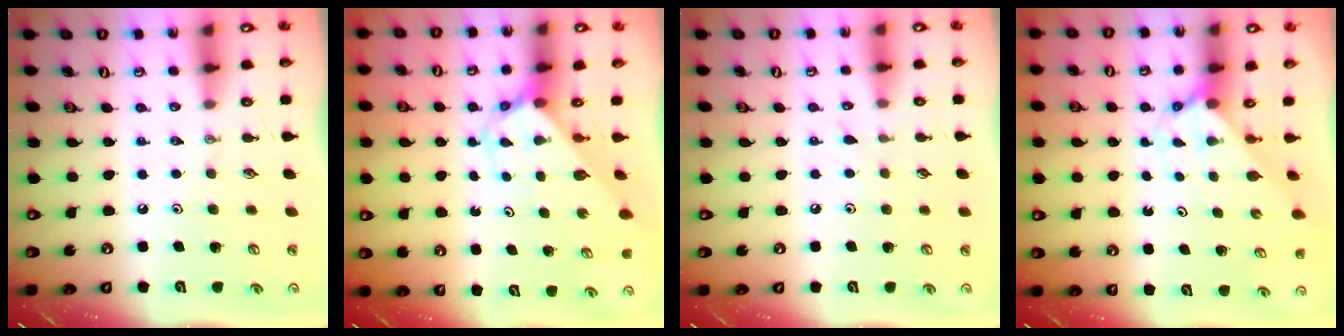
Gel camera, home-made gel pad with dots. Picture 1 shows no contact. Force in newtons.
{"total": 2.7, "press": 2.7, "slide": 0.2}
{"total": 3.8, "press": 3.7, "slide": 0.4}
{"total": 2.6, "press": 2.6, "slide": 0.2}